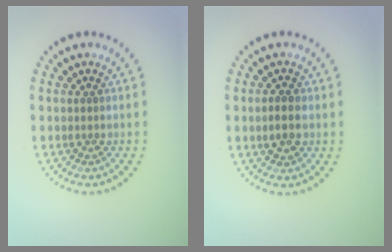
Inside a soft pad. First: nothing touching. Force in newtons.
{"total": 1.8, "press": 1.8, "slide": 0.1}